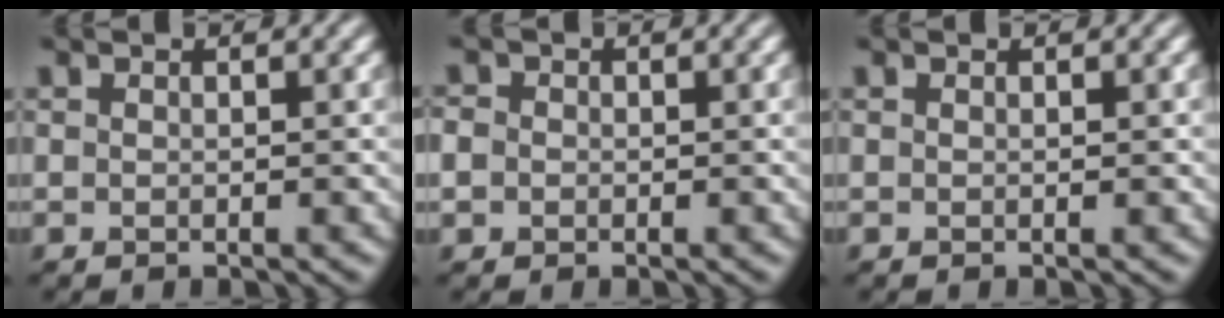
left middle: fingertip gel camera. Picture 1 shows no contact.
{"total": 2.2, "force": [0.2, 2.0, 0.9], "torque": [-0.009, 0.009, -0.008]}
{"total": 0.0}